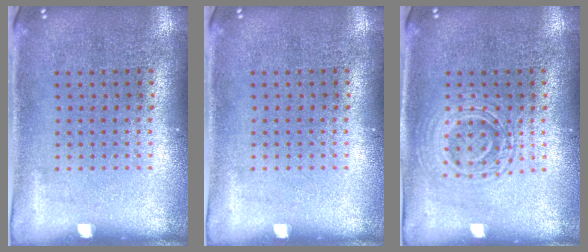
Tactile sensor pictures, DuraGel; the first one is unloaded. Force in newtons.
{"total": 0.0}
{"total": 2.7, "press": 2.7, "slide": 0.5}